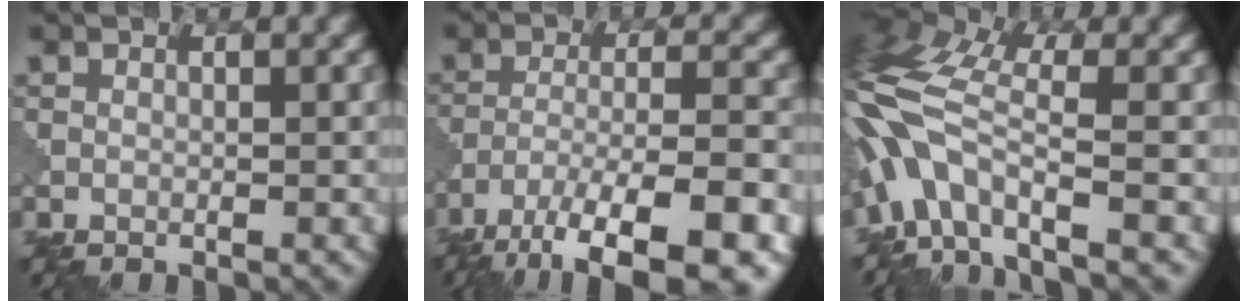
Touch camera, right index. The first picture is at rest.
{"total": 11.8, "force": [-8.4, 2.9, 7.8], "torque": [-0.141, -0.006, -0.128]}
{"total": 8.5, "force": [-3.1, 3.5, 7.1], "torque": [-0.153, 0.017, -0.076]}